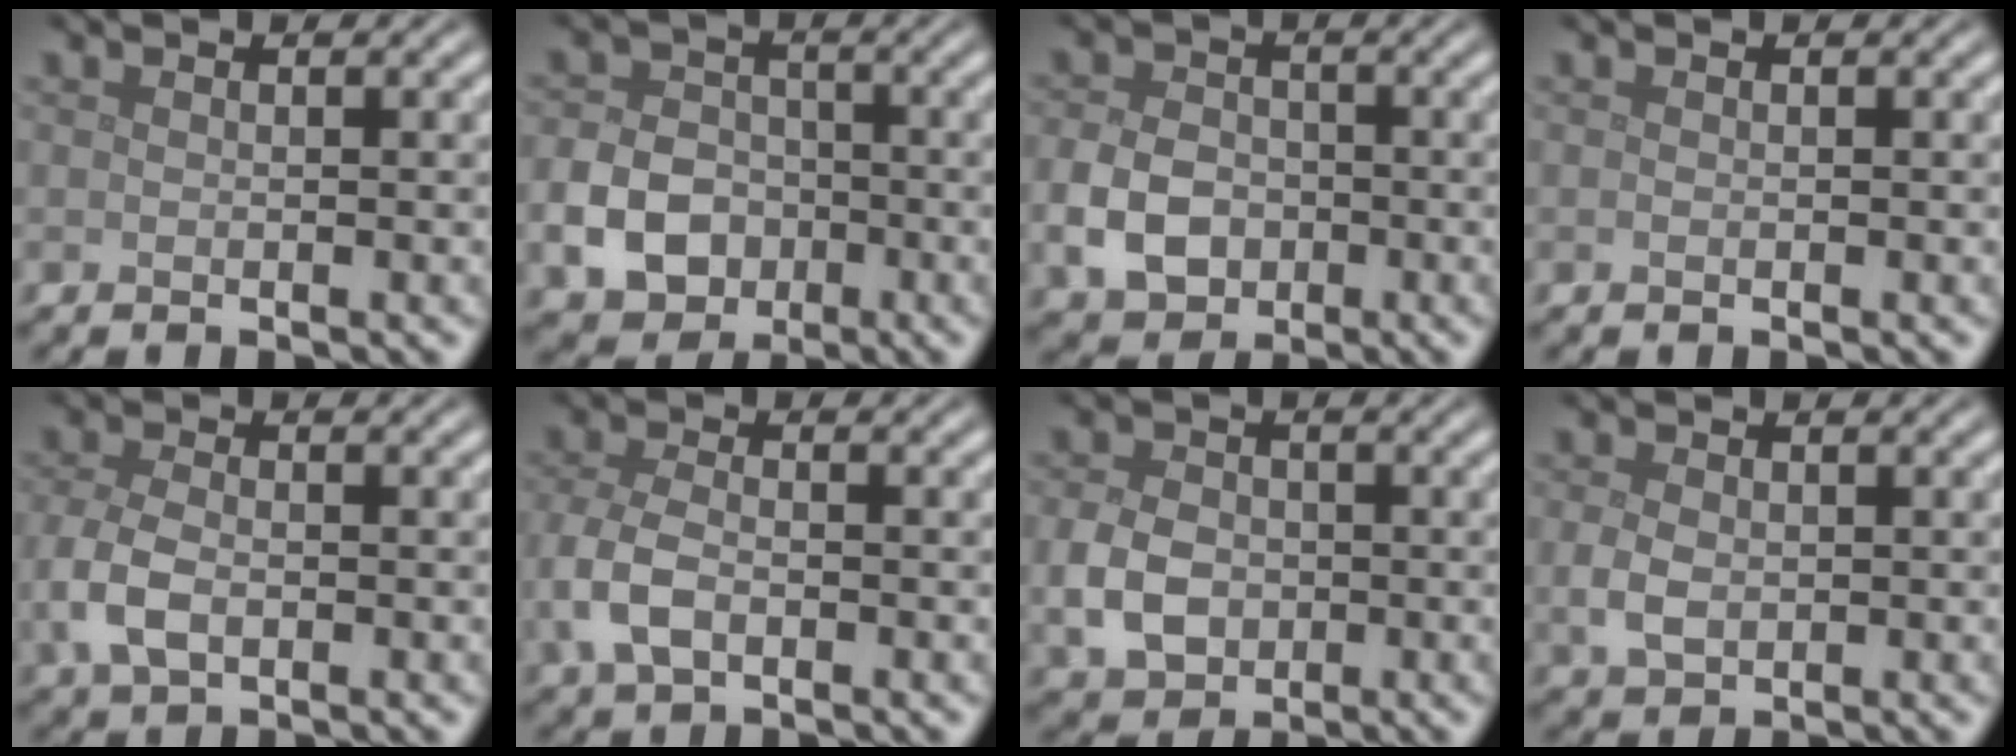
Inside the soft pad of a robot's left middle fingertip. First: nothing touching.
{"total": 5.5, "force": [-1.9, 4.3, 2.8], "torque": [-0.056, -0.003, -0.043]}
{"total": 4.8, "force": [-1.5, 3.7, 2.7], "torque": [-0.057, -0.002, -0.034]}
{"total": 0.0}
{"total": 3.7, "force": [-0.9, 2.3, 2.8], "torque": [-0.070, -0.005, -0.022]}
{"total": 3.9, "force": [-1.3, 2.2, 2.9], "torque": [-0.071, -0.002, -0.034]}
{"total": 4.4, "force": [-0.9, 3.4, 2.7], "torque": [-0.062, -0.004, -0.021]}
{"total": 2.4, "force": [-0.1, 1.7, 1.6], "torque": [-0.039, -0.003, -0.001]}